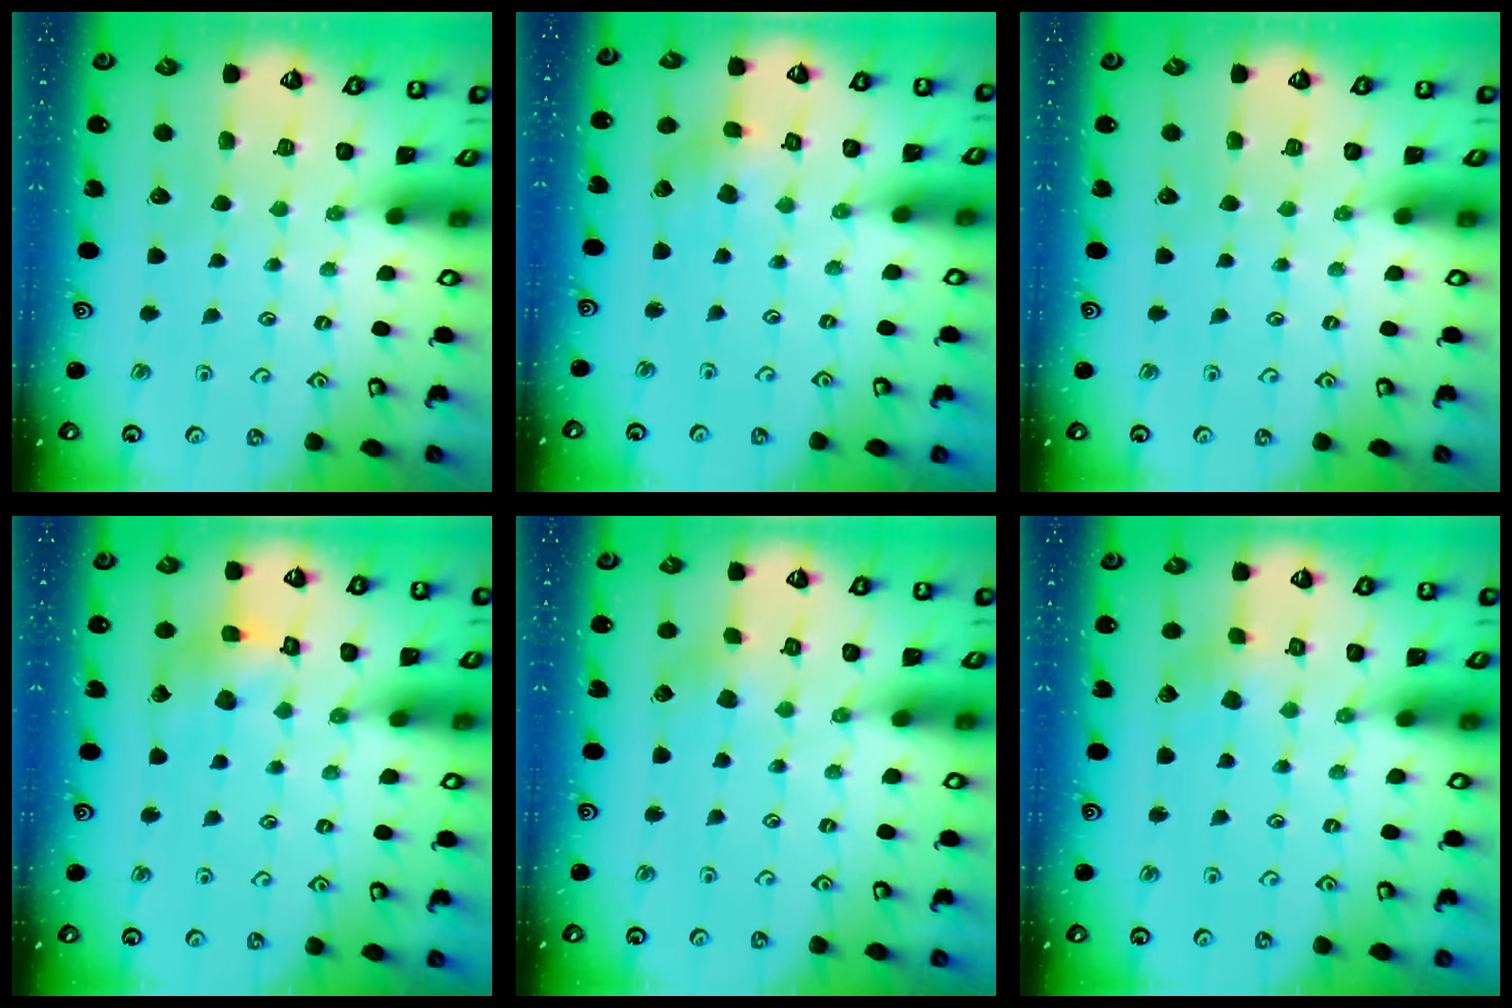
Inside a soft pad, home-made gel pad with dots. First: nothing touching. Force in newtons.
{"total": 3.7, "press": 3.7, "slide": 0.3}
{"total": 0.0}
{"total": 8.0, "press": 8.0, "slide": 0.7}
{"total": 2.4, "press": 2.4, "slide": 0.3}
{"total": 2.2, "press": 2.2, "slide": 0.2}